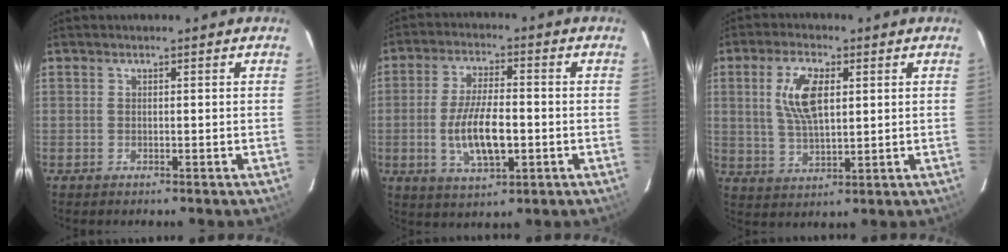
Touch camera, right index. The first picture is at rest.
{"total": 10.7, "force": [-2.2, 3.9, 9.7], "torque": [-0.189, -0.007, -0.036]}
{"total": 8.9, "force": [2.4, 3.9, 7.6], "torque": [-0.148, 0.007, 0.048]}